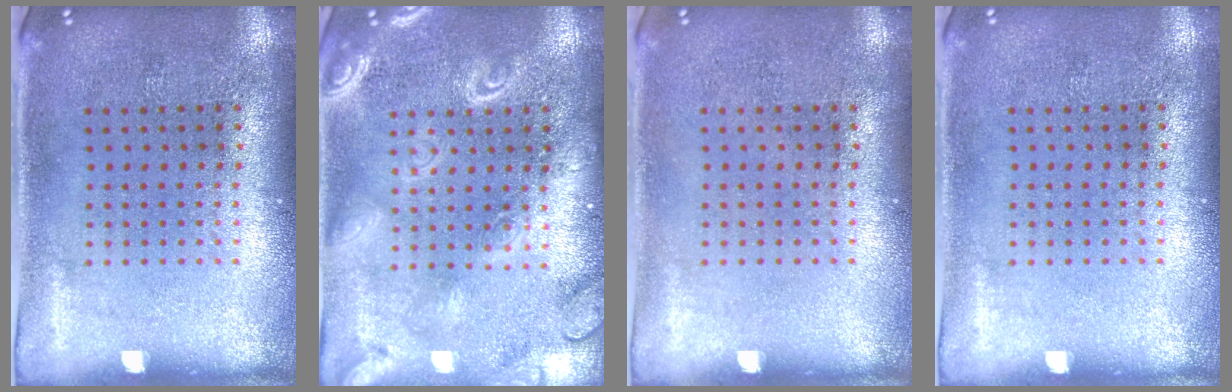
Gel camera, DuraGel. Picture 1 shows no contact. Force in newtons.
{"total": 2.6, "press": 2.5, "slide": 0.3}
{"total": 0.0}
{"total": 0.0}